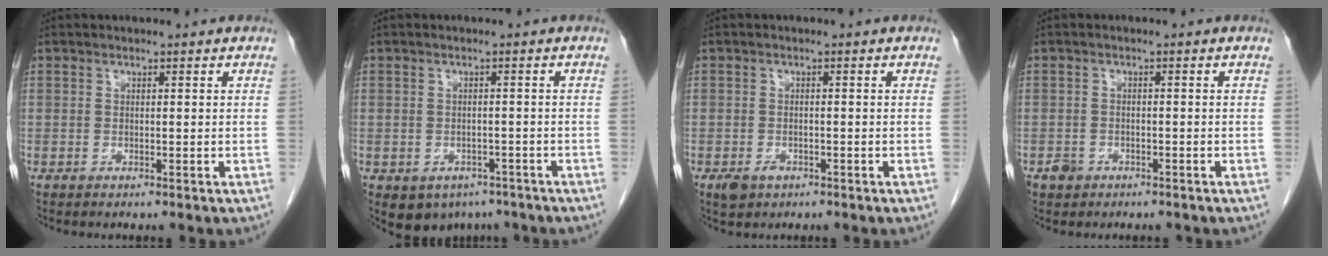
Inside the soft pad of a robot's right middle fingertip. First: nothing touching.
{"total": 5.5, "force": [-3.4, 4.0, 1.5], "torque": [-0.013, 0.007, -0.039]}
{"total": 2.2, "force": [-1.3, 1.4, 1.2], "torque": [-0.021, 0.000, -0.013]}
{"total": 2.1, "force": [-1.3, 1.6, 0.4], "torque": [-0.013, 0.005, -0.018]}